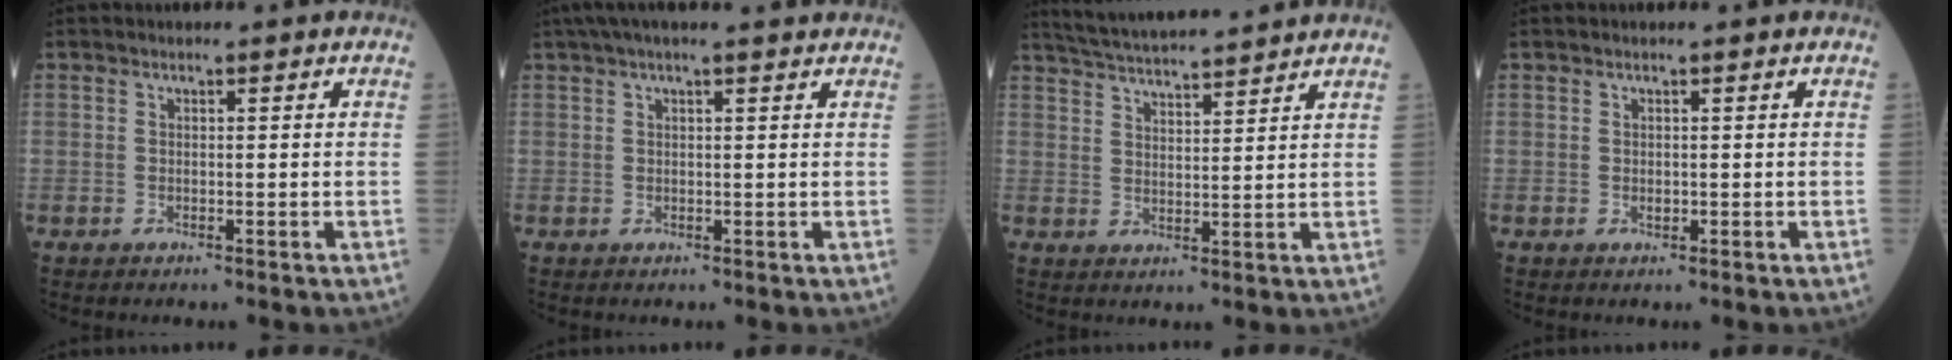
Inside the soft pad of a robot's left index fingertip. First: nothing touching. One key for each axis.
{"total": 8.0, "fx": 6.7, "fy": 0.3, "fz": 4.3, "tx": -0.071, "ty": 0.041, "tz": 0.088}
{"total": 11.7, "fx": 11.0, "fy": 0.3, "fz": 4.1, "tx": -0.081, "ty": 0.024, "tz": 0.170}
{"total": 0.6, "fx": -0.1, "fy": 0.4, "fz": 0.4, "tx": -0.010, "ty": 0.000, "tz": -0.001}